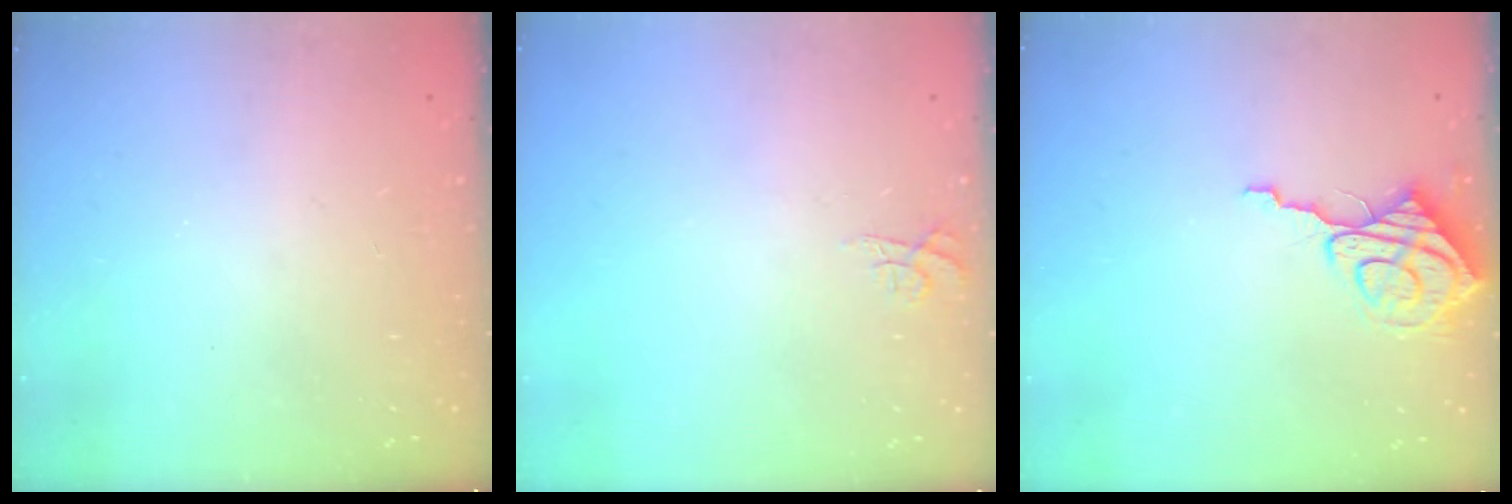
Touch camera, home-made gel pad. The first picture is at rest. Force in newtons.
{"total": 5.6, "press": 5.6, "slide": 0.4}
{"total": 8.9, "press": 8.9, "slide": 1.0}